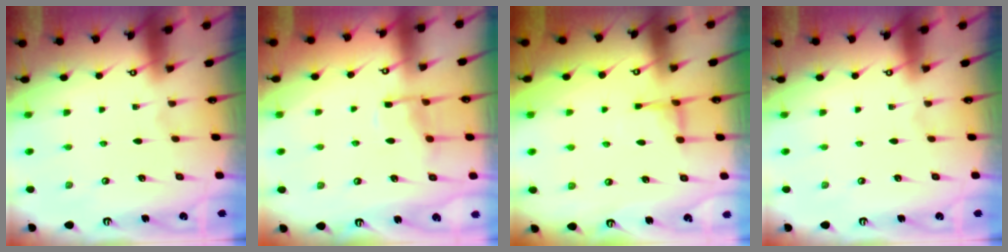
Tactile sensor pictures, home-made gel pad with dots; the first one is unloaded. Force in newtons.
{"total": 8.8, "press": 8.8, "slide": 0.8}
{"total": 4.7, "press": 4.6, "slide": 0.8}
{"total": 0.0}